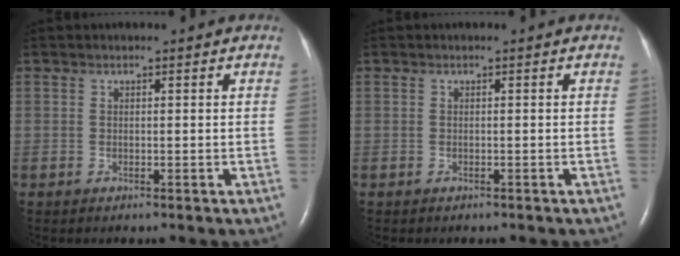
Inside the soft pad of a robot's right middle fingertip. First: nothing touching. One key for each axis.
{"total": 1.2, "fx": -0.9, "fy": 0.5, "fz": 0.5, "tx": -0.017, "ty": 0.000, "tz": -0.007}